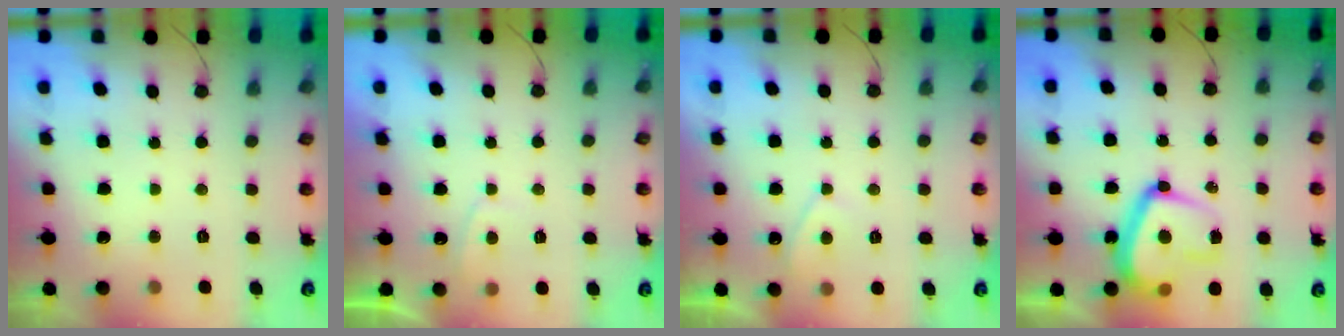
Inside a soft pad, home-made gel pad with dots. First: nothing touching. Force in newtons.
{"total": 1.3, "press": 1.1, "slide": 0.6}
{"total": 3.4, "press": 3.3, "slide": 0.7}
{"total": 16.9, "press": 16.9, "slide": 1.5}